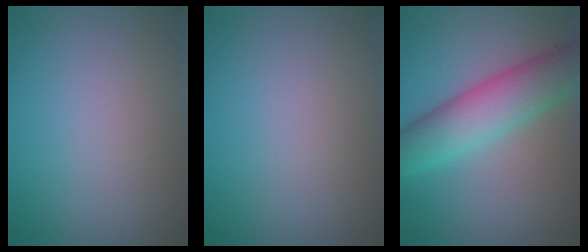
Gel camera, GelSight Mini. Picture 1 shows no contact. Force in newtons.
{"total": 0.0}
{"total": 6.8, "press": 6.8, "slide": 0.3}